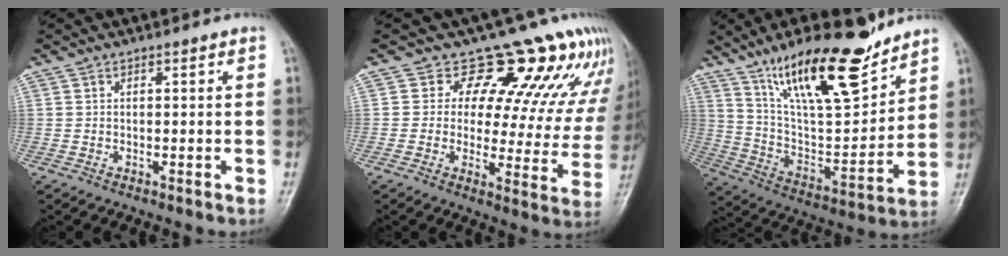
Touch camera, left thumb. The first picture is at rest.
{"total": 14.7, "force": [11.6, 6.5, 6.4], "torque": [-0.029, -0.075, 0.129]}
{"total": 21.8, "force": [14.9, 6.4, 14.6], "torque": [-0.209, -0.075, 0.264]}